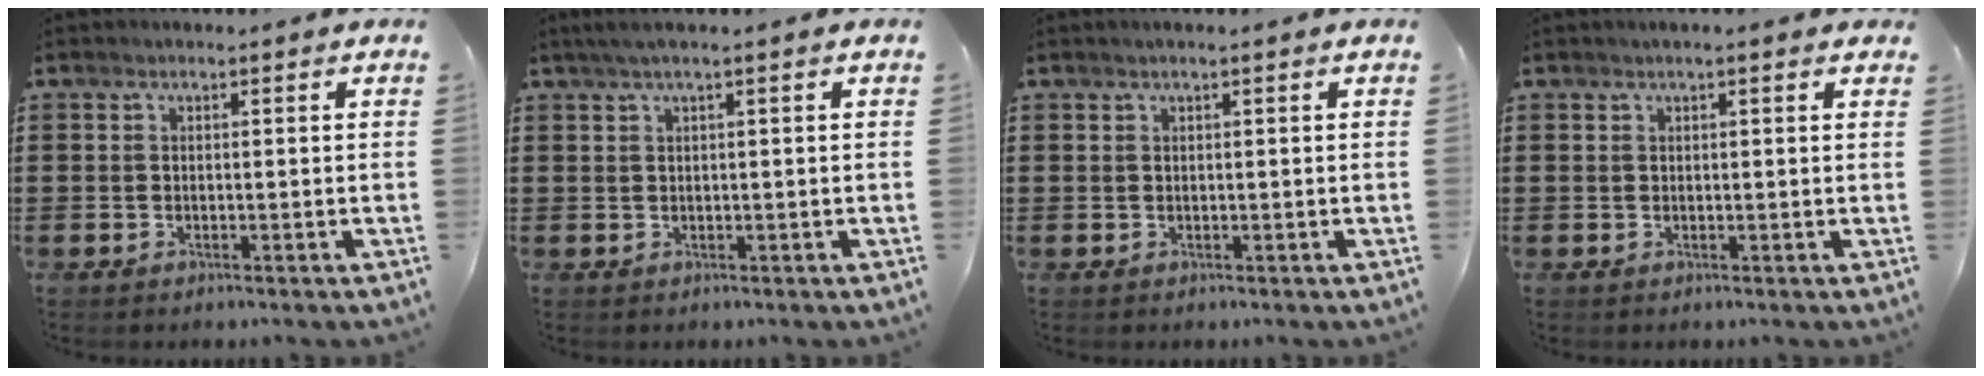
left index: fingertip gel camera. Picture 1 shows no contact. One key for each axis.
{"total": 1.5, "fx": 0.4, "fy": -0.1, "fz": 1.4, "tx": -0.024, "ty": -0.002, "tz": 0.007}
{"total": 0.7, "fx": 0.4, "fy": -0.1, "fz": 0.6, "tx": -0.010, "ty": -0.001, "tz": 0.007}
{"total": 1.1, "fx": 0.6, "fy": 0.1, "fz": 0.9, "tx": -0.017, "ty": 0.001, "tz": 0.011}